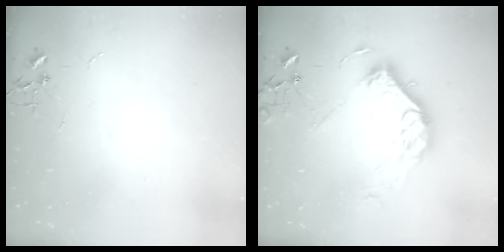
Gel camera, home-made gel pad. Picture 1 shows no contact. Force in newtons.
{"total": 14.6, "press": 14.5, "slide": 1.3}